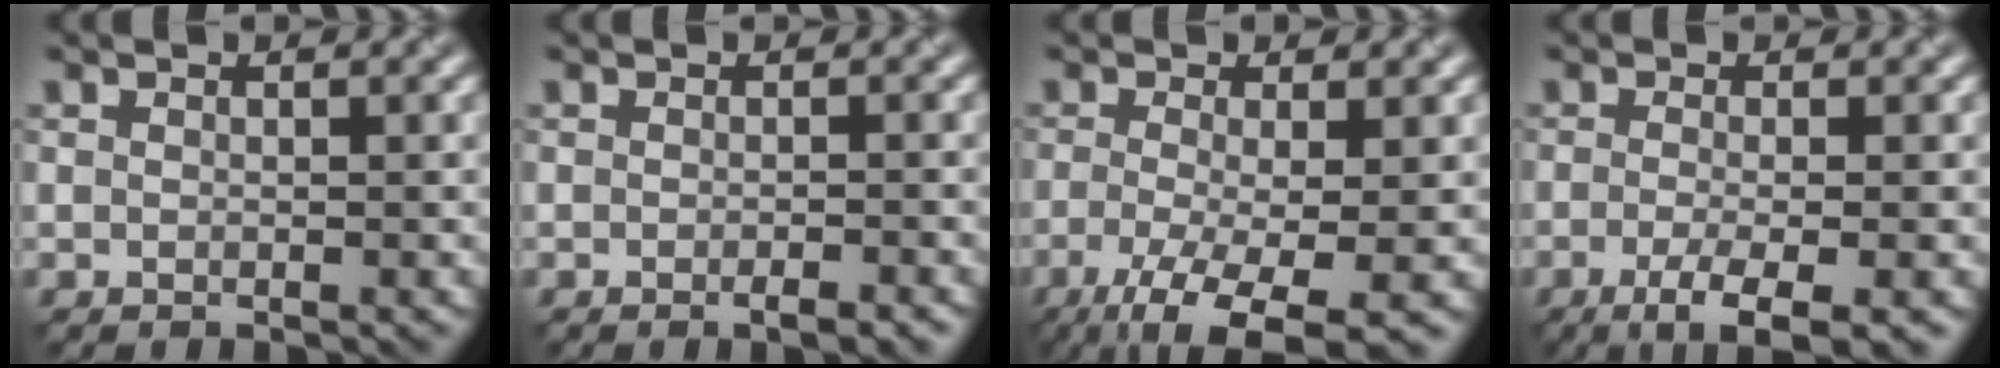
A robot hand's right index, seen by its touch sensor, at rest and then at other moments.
{"total": 1.5, "force": [-0.9, 0.3, 1.2], "torque": [-0.014, -0.003, -0.012]}
{"total": 7.8, "force": [-3.8, 2.3, 6.4], "torque": [-0.119, -0.022, -0.061]}
{"total": 4.4, "force": [-1.9, 1.0, 3.8], "torque": [-0.065, -0.009, -0.038]}